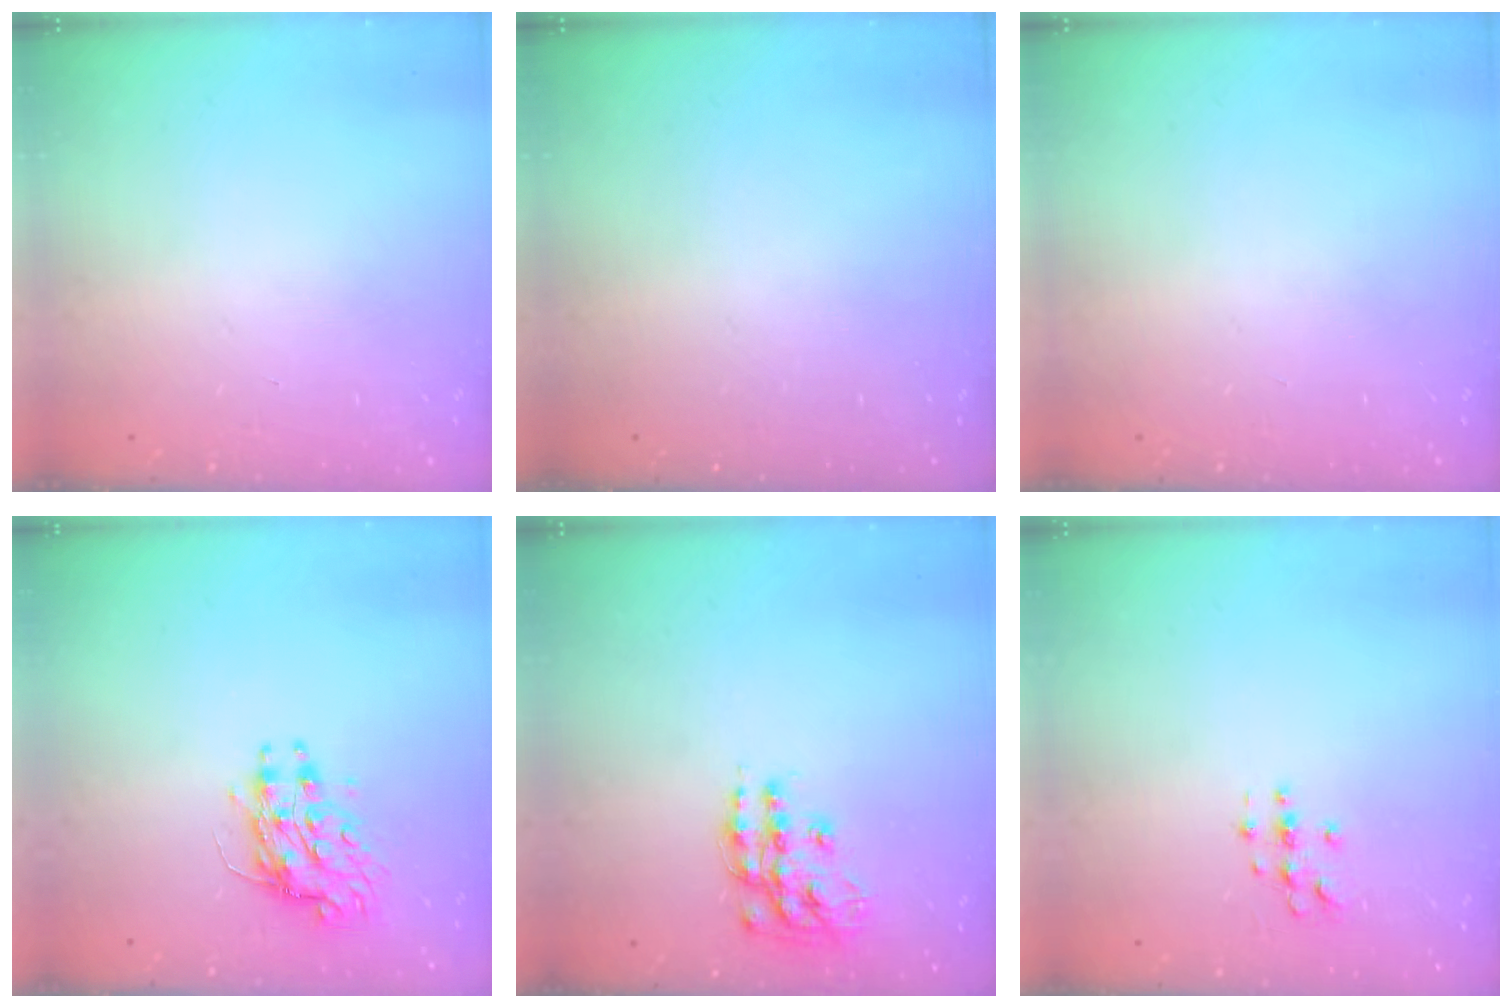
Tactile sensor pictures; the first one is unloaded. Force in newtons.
{"total": 0.0}
{"total": 0.0}
{"total": 9.2, "press": 9.2, "slide": 0.1}
{"total": 13.7, "press": 13.7, "slide": 0.9}
{"total": 2.8, "press": 2.8, "slide": 0.3}